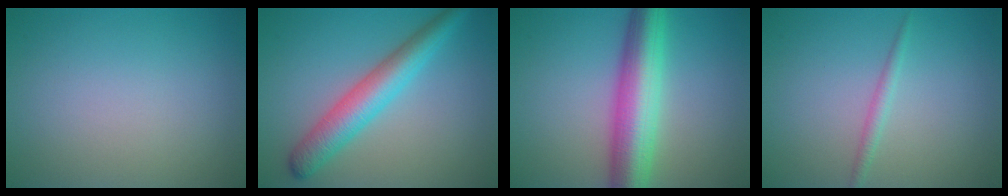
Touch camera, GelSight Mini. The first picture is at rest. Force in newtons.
{"total": 5.0, "press": 5.0, "slide": 0.1}
{"total": 7.9, "press": 7.9, "slide": 0.2}
{"total": 1.2, "press": 1.2, "slide": 0.1}